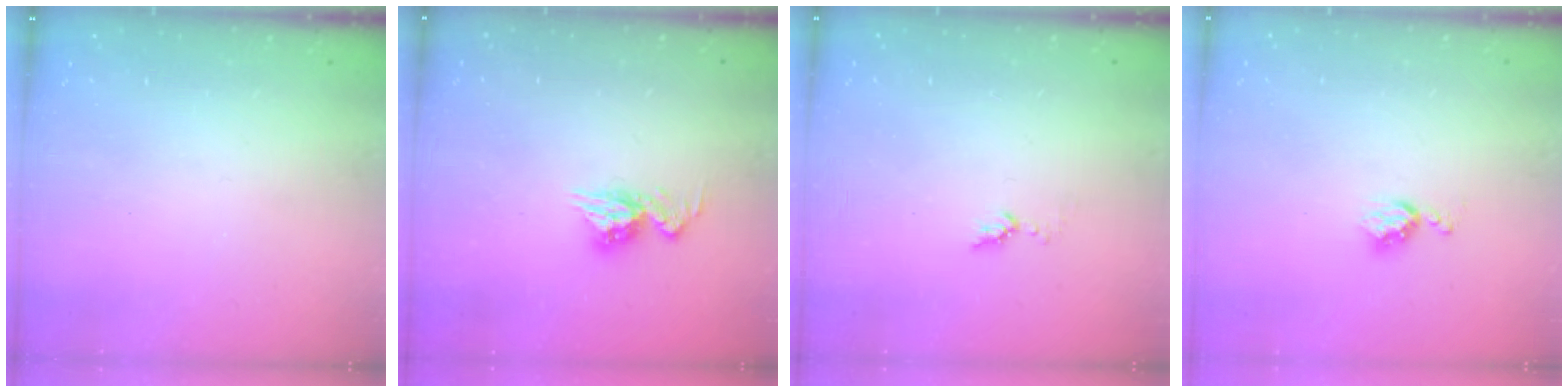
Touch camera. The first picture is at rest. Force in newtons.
{"total": 9.4, "press": 9.4, "slide": 0.9}
{"total": 3.7, "press": 3.6, "slide": 0.4}
{"total": 4.3, "press": 4.3, "slide": 0.5}